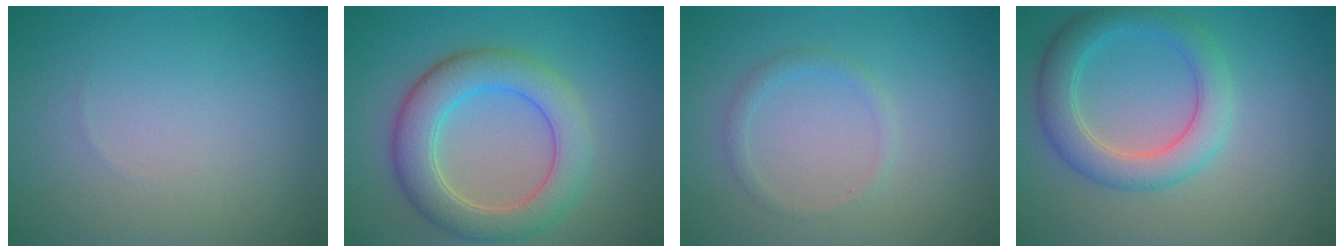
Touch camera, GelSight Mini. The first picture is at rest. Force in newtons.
{"total": 6.2, "press": 6.2, "slide": 0.7}
{"total": 1.2, "press": 1.1, "slide": 0.1}
{"total": 4.6, "press": 4.5, "slide": 0.5}